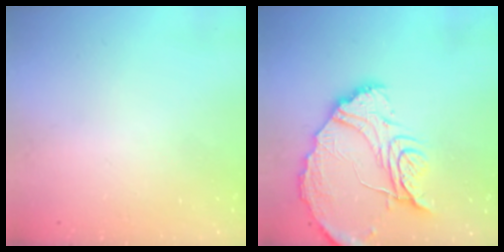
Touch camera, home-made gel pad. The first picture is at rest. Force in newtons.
{"total": 16.6, "press": 16.5, "slide": 1.6}